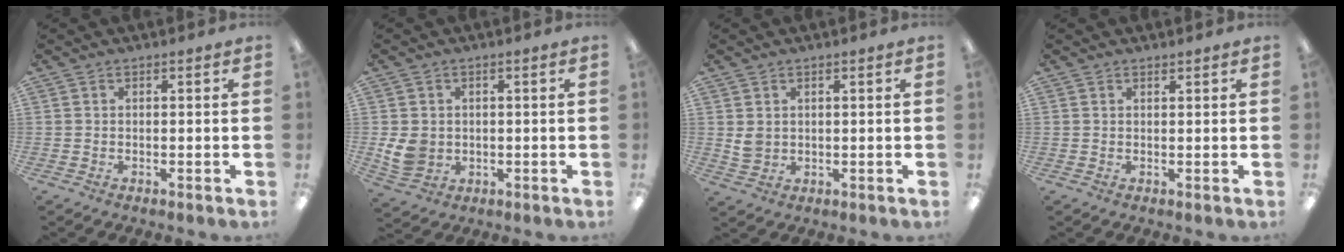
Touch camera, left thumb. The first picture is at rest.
{"total": 5.9, "force": [0.3, 5.2, 2.9], "torque": [-0.053, 0.003, 0.007]}
{"total": 3.3, "force": [1.3, 2.6, 1.6], "torque": [-0.024, 0.000, 0.024]}
{"total": 0.9, "force": [0.8, 0.2, 0.3], "torque": [-0.007, -0.001, 0.015]}